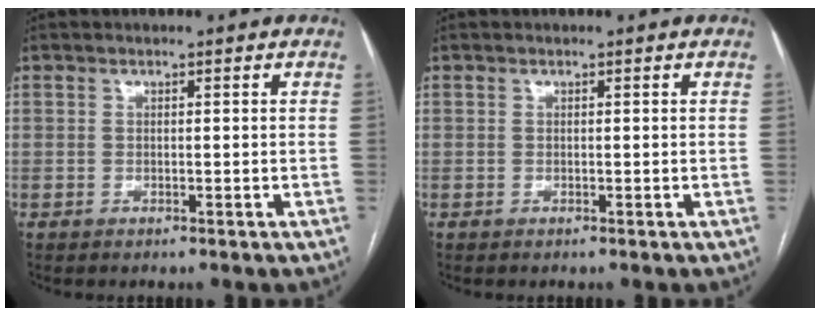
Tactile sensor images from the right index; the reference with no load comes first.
{"total": 0.0}